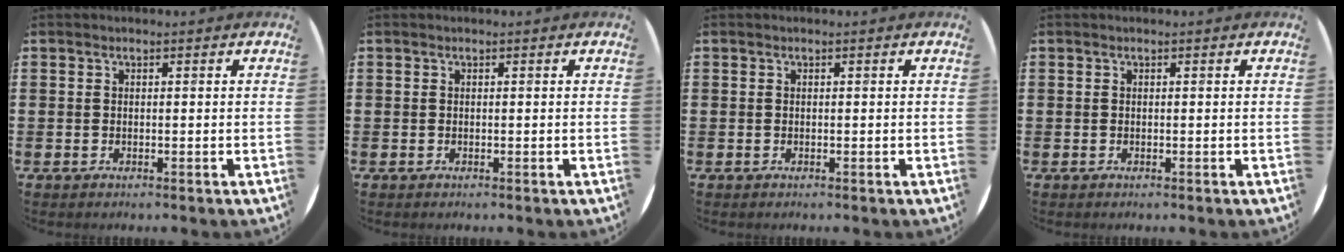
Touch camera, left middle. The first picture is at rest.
{"total": 0.0}
{"total": 0.0}
{"total": 0.0}